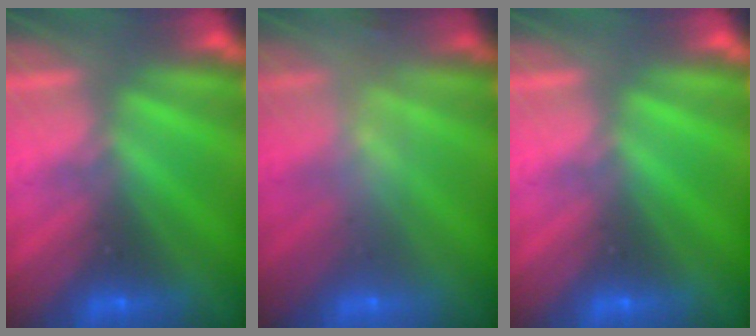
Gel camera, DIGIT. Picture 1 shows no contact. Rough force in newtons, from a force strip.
{"total": 2.3}
{"total": 0.0}